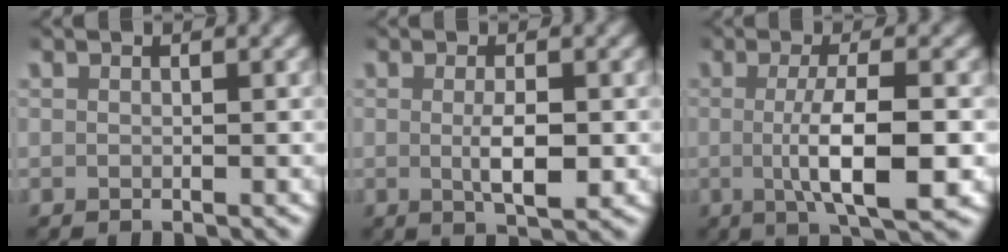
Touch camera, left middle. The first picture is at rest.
{"total": 3.2, "force": [-0.3, 1.0, 3.1], "torque": [-0.050, -0.008, -0.002]}
{"total": 6.0, "force": [-0.7, 1.2, 5.8], "torque": [-0.096, -0.007, -0.011]}